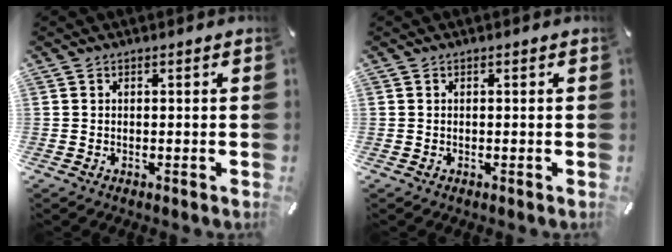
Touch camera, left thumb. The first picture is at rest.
{"total": 0.0}